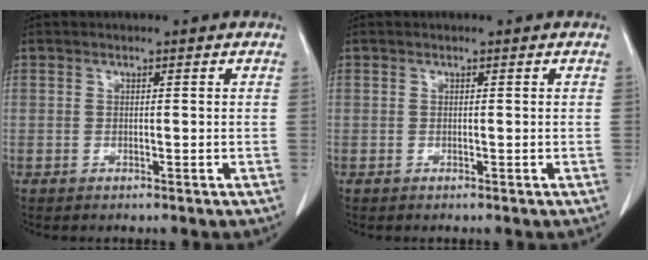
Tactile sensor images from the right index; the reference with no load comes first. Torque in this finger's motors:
{"motor_torque": [-0.01, -0.01, 0.00, 0.00]}